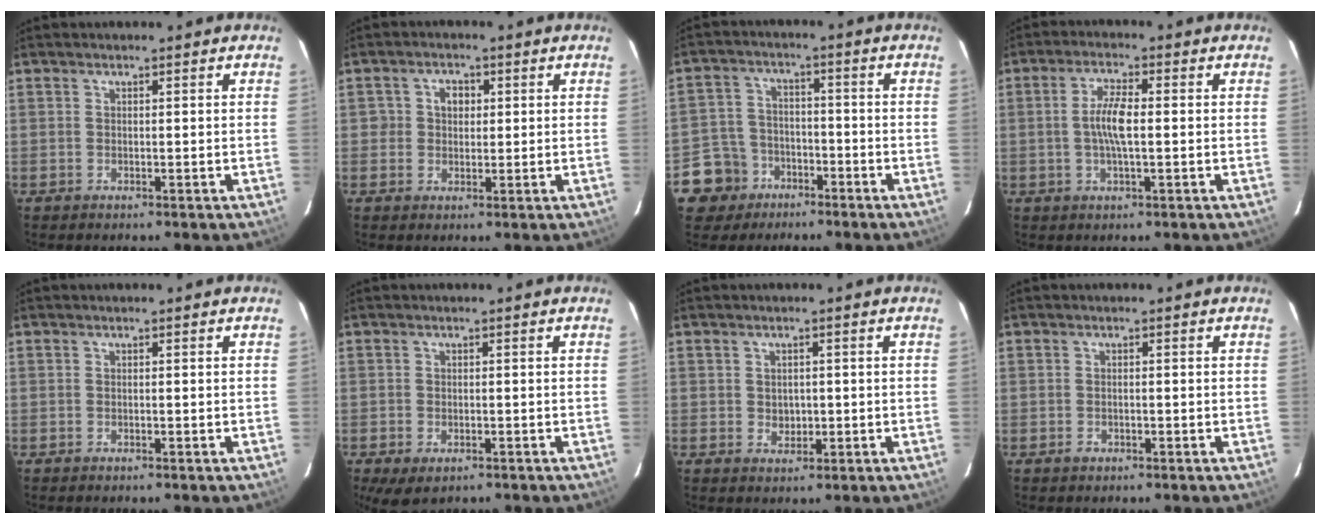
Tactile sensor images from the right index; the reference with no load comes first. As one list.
[{"total": 3.4, "force": [0.3, 3.1, 1.2], "torque": [-0.019, 0.012, 0.004]}, {"total": 8.7, "force": [-4.9, 7.1, 1.4], "torque": [-0.059, 0.024, -0.073]}, {"total": 5.6, "force": [-0.2, 1.3, 5.5], "torque": [-0.105, 0.004, -0.003]}, {"total": 0.0}, {"total": 5.3, "force": [-3.0, 2.9, 3.2], "torque": [-0.069, -0.022, -0.046]}, {"total": 2.4, "force": [-0.1, 2.1, 1.1], "torque": [-0.016, 0.003, 0.003]}, {"total": 1.1, "force": [-0.7, 0.8, 0.4], "torque": [-0.004, 0.002, -0.009]}]